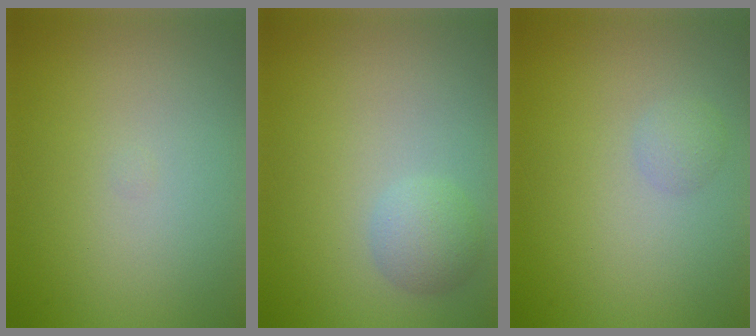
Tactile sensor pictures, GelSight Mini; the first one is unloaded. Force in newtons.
{"total": 2.2, "press": 2.2, "slide": 0.1}
{"total": 1.1, "press": 1.1, "slide": 0.1}